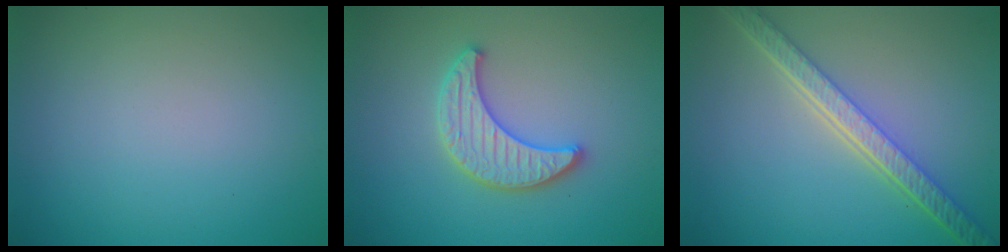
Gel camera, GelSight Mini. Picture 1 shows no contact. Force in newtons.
{"total": 3.4, "press": 3.3, "slide": 0.6}
{"total": 5.7, "press": 4.3, "slide": 3.7}